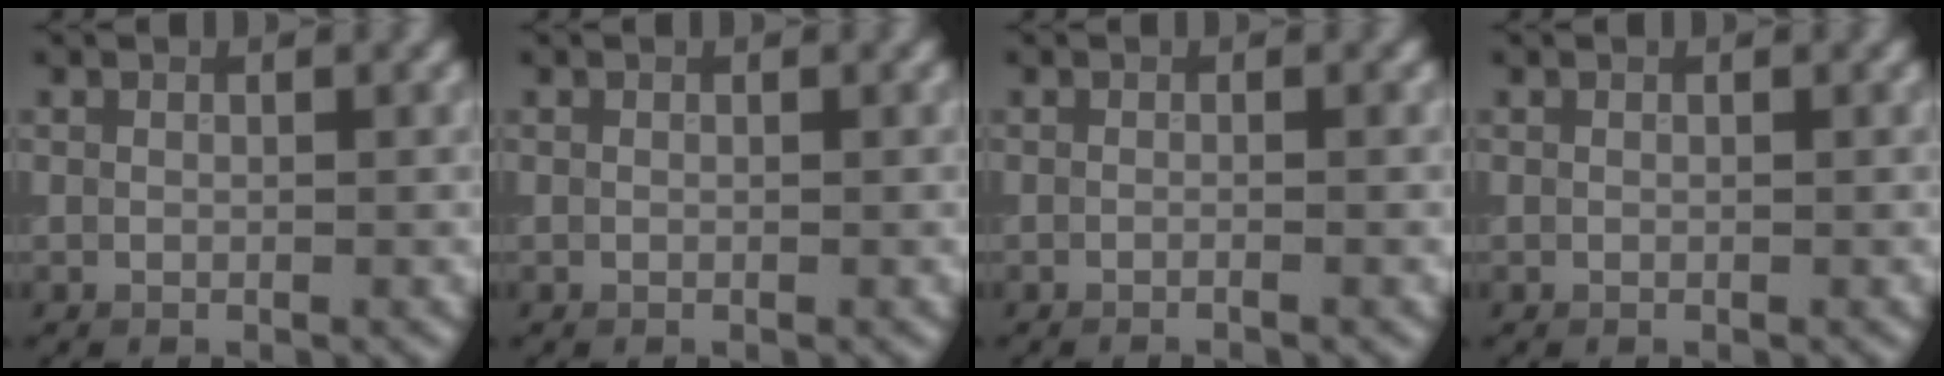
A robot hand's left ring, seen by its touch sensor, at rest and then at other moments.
{"total": 0.0}
{"total": 2.1, "force": [0.1, 1.0, 1.8], "torque": [-0.001, -0.007, -0.024]}
{"total": 0.0}